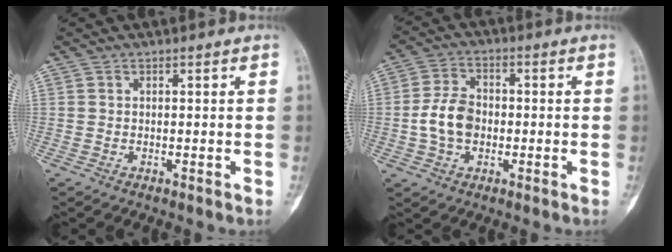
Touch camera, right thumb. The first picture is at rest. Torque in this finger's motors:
{"motor_torque": [1.15, 0.91, 0.42, -0.44, 0.07]}